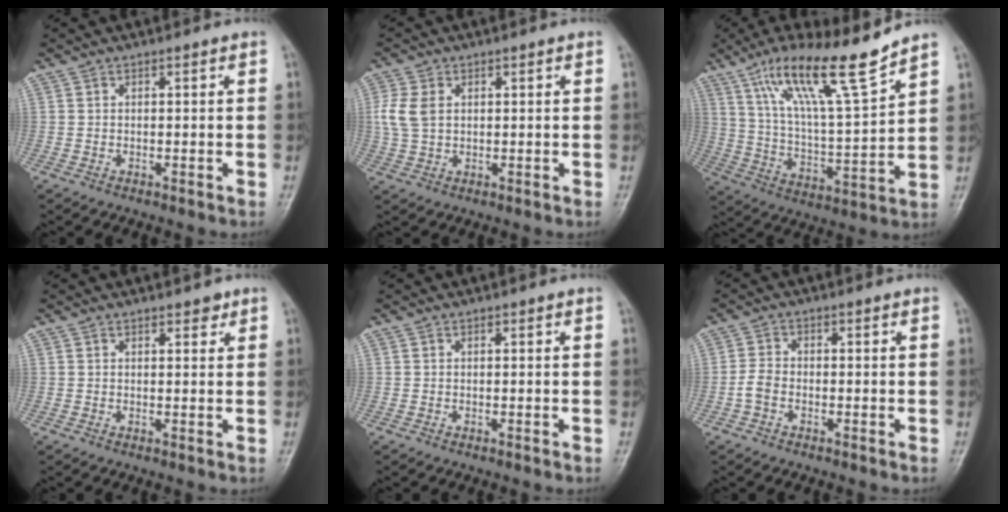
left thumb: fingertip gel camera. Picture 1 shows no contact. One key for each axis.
{"total": 5.3, "fx": 0.9, "fy": 3.8, "fz": 3.5, "tx": -0.077, "ty": 0.005, "tz": 0.020}
{"total": 16.7, "fx": 11.7, "fy": 1.8, "fz": 11.8, "tx": -0.197, "ty": -0.061, "tz": 0.213}
{"total": 1.6, "fx": 1.2, "fy": 0.9, "fz": 0.7, "tx": 0.004, "ty": -0.006, "tz": 0.013}
{"total": 0.0}
{"total": 2.9, "fx": -1.2, "fy": 2.0, "fz": 1.8, "tx": -0.038, "ty": 0.009, "tz": -0.029}